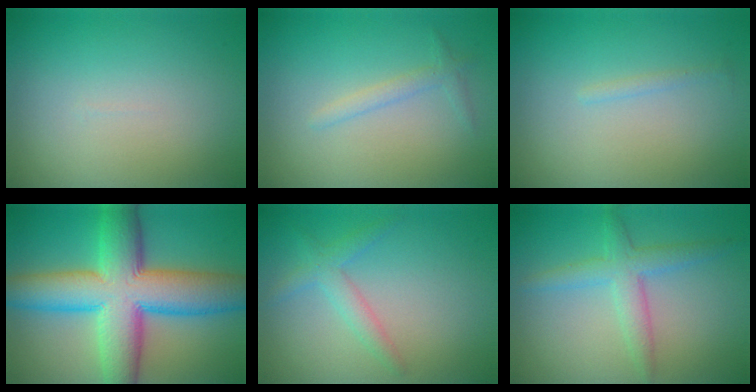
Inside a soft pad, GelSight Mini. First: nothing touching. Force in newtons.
{"total": 1.3, "press": 1.3, "slide": 0.0}
{"total": 0.6, "press": 0.6, "slide": 0.0}
{"total": 12.1, "press": 12.1, "slide": 0.4}
{"total": 2.1, "press": 2.1, "slide": 0.0}
{"total": 3.0, "press": 3.0, "slide": 0.0}